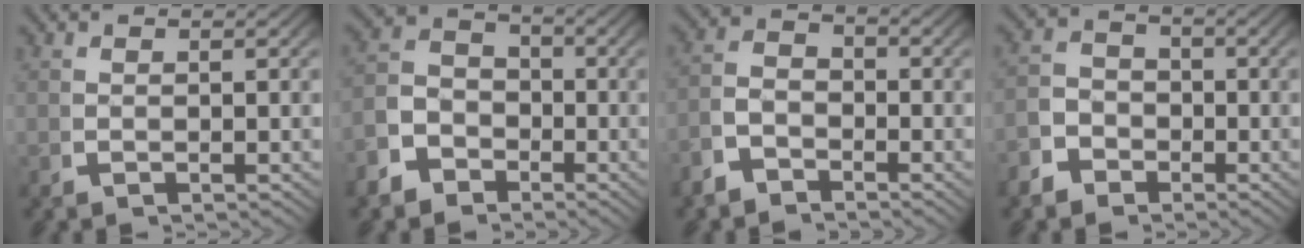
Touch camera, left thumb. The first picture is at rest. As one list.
[{"total": 6.5, "force": [-2.1, 5.5, 2.8], "torque": [-0.033, -0.007, -0.046]}, {"total": 3.4, "force": [-1.7, 2.4, 1.8], "torque": [-0.036, -0.015, -0.030]}, {"total": 4.3, "force": [-1.9, 3.5, 1.6], "torque": [-0.018, -0.009, -0.036]}]